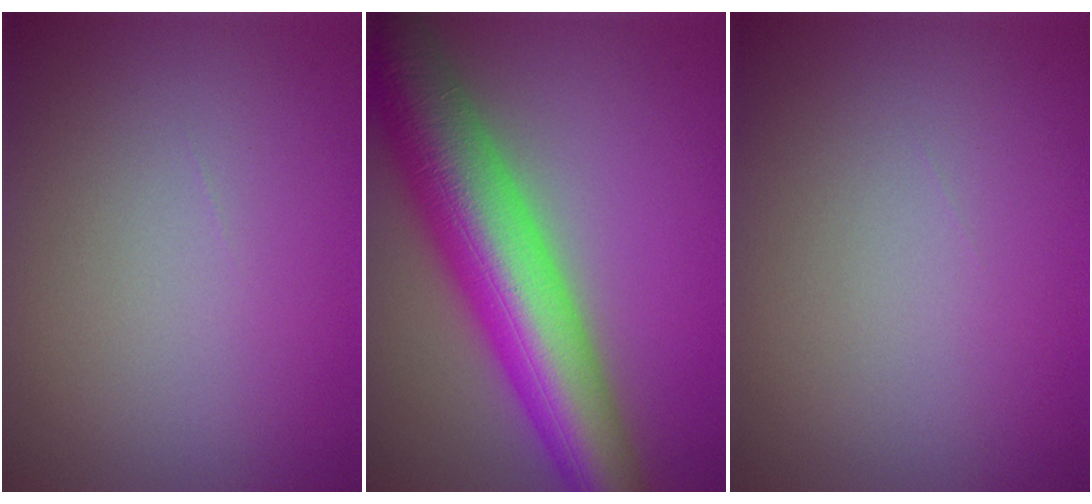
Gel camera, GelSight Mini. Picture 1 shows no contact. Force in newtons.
{"total": 13.1, "press": 13.1, "slide": 0.2}
{"total": 0.0}